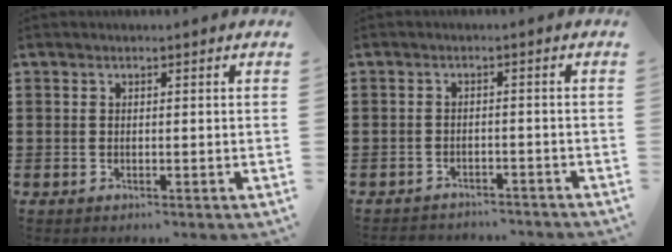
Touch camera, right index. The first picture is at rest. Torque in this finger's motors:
{"motor_torque": [-1.03, 1.11, -1.05, -0.16]}